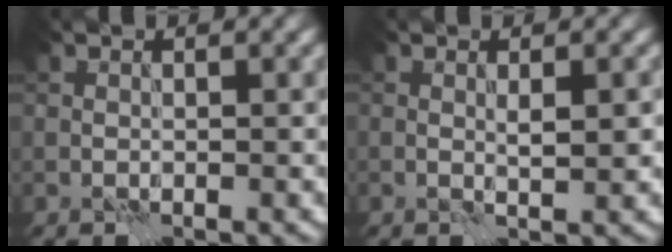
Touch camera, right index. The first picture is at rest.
{"total": 1.4, "force": [0.3, 0.1, 1.4], "torque": [-0.024, 0.001, 0.005]}